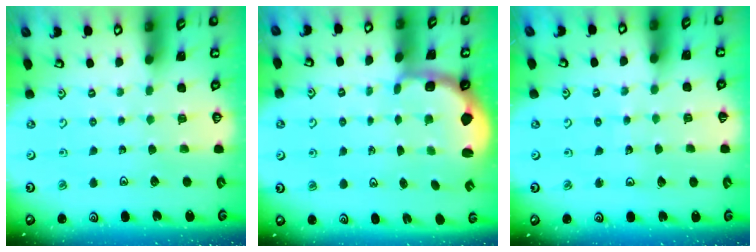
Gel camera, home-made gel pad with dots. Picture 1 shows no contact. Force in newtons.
{"total": 2.2, "press": 1.5, "slide": 1.6}
{"total": 4.9, "press": 4.9, "slide": 0.6}